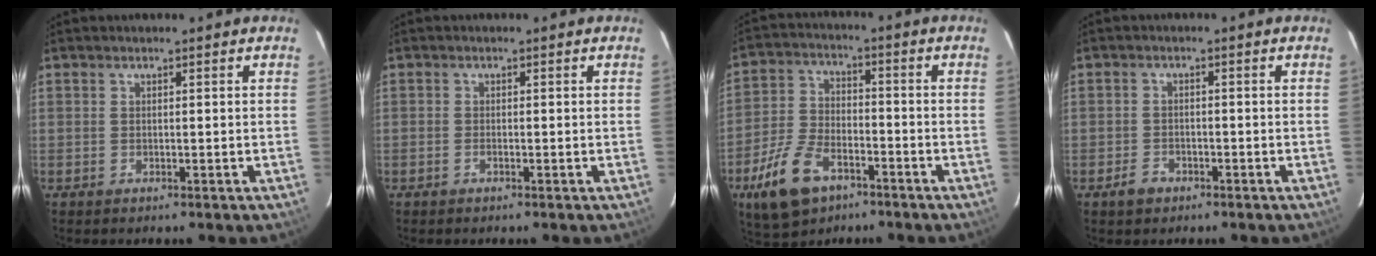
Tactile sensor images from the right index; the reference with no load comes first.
{"total": 0.7, "force": [-0.5, 0.3, 0.5], "torque": [-0.011, 0.001, -0.010]}
{"total": 13.0, "force": [-7.5, 7.1, 8.0], "torque": [-0.186, -0.005, -0.136]}
{"total": 3.1, "force": [-2.0, 2.2, 1.0], "torque": [-0.021, 0.004, -0.032]}